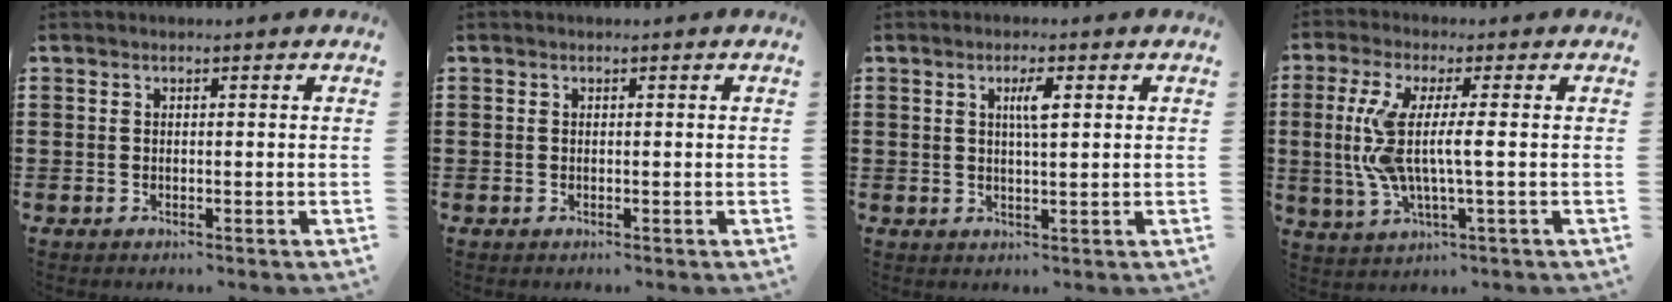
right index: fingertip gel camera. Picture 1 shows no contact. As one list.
[{"total": 0.0}, {"total": 3.1, "force": [1.0, 0.6, 2.9], "torque": [-0.051, 0.003, 0.012]}, {"total": 7.5, "force": [-0.2, 1.0, 7.4], "torque": [-0.181, -0.021, -0.017]}]